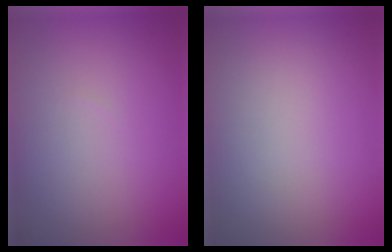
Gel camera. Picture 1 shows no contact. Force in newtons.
{"total": 0.0}